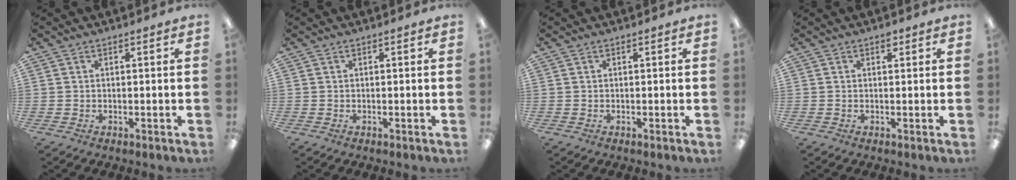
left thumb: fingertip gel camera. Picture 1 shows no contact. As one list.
[{"total": 0.0}, {"total": 0.0}, {"total": 1.2, "force": [0.8, 0.7, 0.6], "torque": [-0.006, -0.001, 0.012]}]